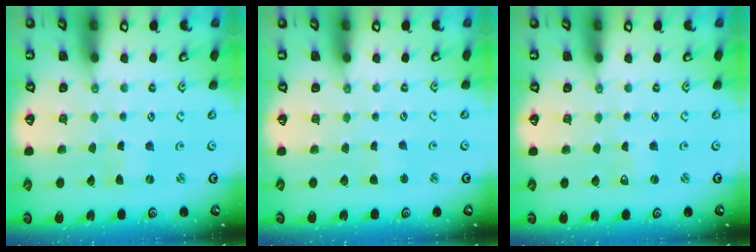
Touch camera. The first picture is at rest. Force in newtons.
{"total": 2.2, "press": 2.2, "slide": 0.2}
{"total": 1.4, "press": 1.4, "slide": 0.0}